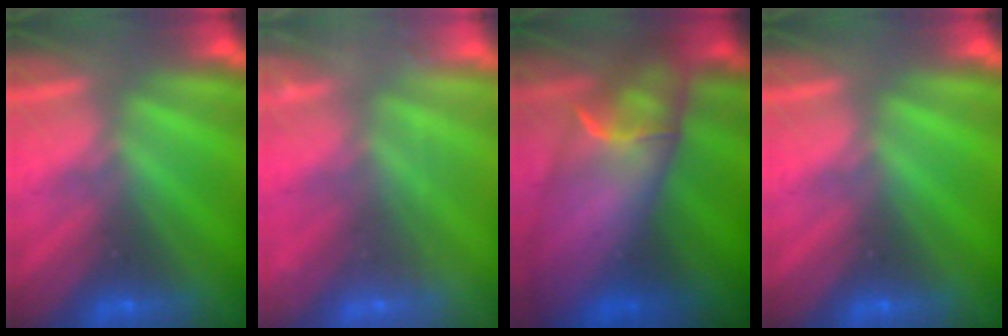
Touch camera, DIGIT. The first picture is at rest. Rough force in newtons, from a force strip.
{"total": 2.2}
{"total": 8.1}
{"total": 0.0}